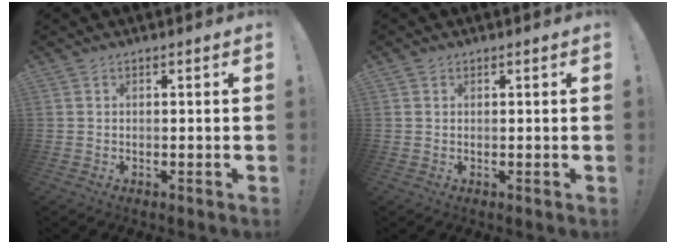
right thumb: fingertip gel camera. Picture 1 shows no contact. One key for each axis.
{"total": 0.7, "fx": 0.5, "fy": 0.5, "fz": 0.1, "tx": 0.004, "ty": -0.002, "tz": 0.009}